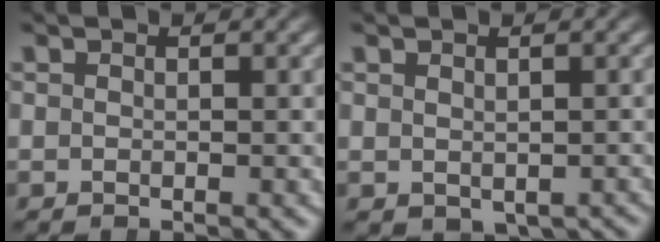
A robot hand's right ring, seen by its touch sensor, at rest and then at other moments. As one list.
[{"total": 1.5, "force": [-1.0, 0.9, 0.8], "torque": [0.000, -0.013, 0.001]}]